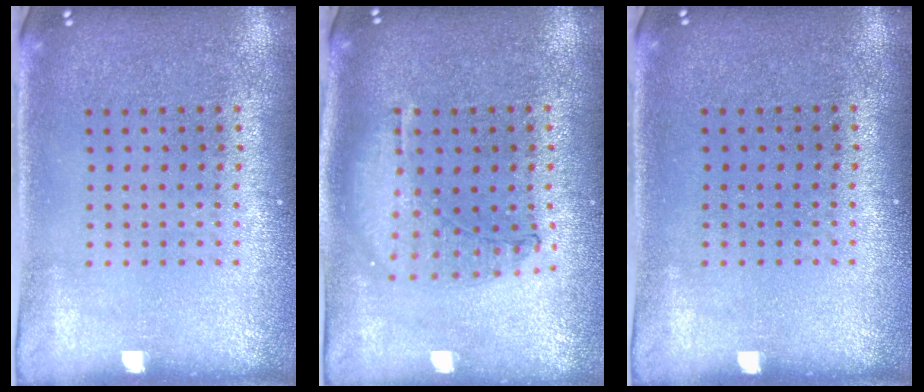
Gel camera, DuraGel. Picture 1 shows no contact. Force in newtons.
{"total": 0.9, "press": 0.9, "slide": 0.3}
{"total": 0.0}